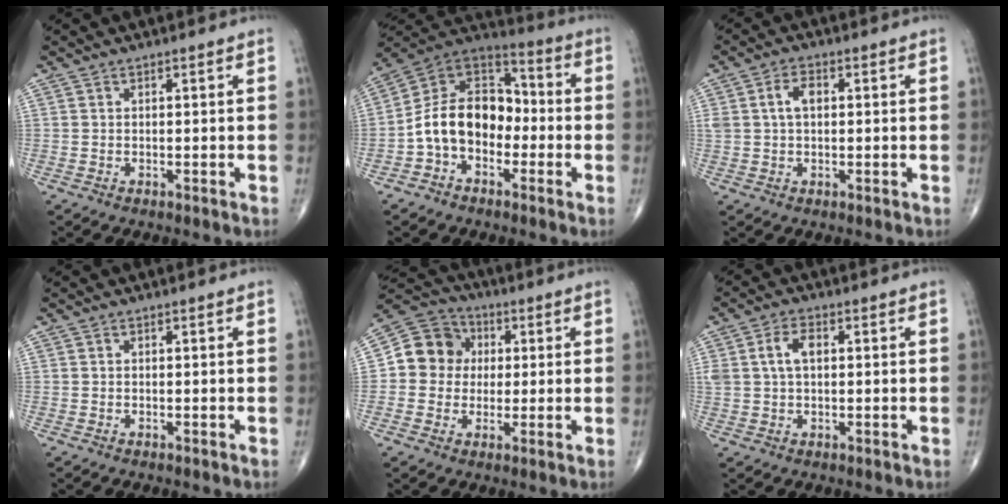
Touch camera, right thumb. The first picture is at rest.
{"total": 14.4, "force": [-3.2, 10.2, 9.6], "torque": [-0.137, 0.056, -0.071]}
{"total": 4.2, "force": [0.8, 2.5, 3.2], "torque": [-0.064, 0.012, 0.016]}
{"total": 0.0}
{"total": 10.3, "force": [0.9, 9.5, 4.0], "torque": [-0.040, 0.018, 0.005]}
{"total": 5.2, "force": [1.0, 3.0, 4.1], "torque": [-0.085, 0.014, 0.021]}